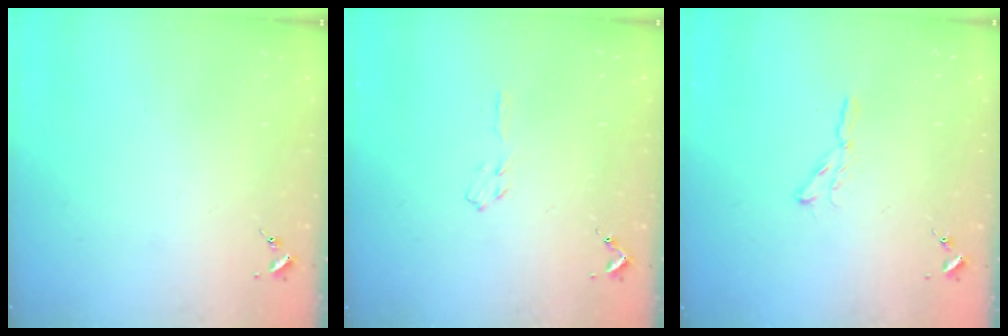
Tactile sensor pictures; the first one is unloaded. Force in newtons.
{"total": 3.5, "press": 3.5, "slide": 0.4}
{"total": 2.9, "press": 2.9, "slide": 0.3}